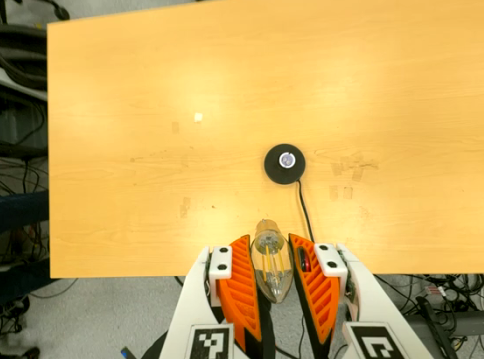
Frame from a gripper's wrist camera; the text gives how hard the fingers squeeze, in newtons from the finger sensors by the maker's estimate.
{"total": 10.3, "left": 9.7, "right": 10.9}